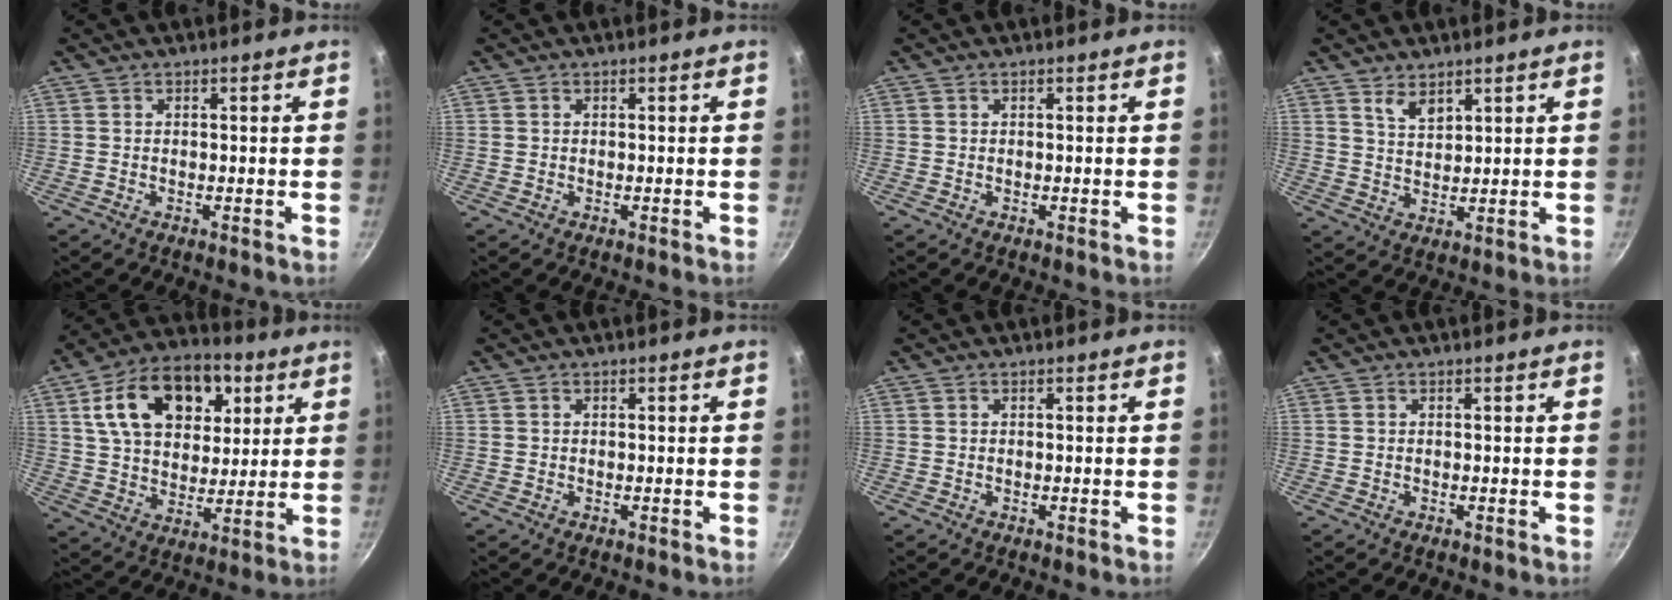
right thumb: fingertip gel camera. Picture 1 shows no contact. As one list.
[{"total": 0.0}, {"total": 0.0}, {"total": 4.1, "force": [2.7, 2.0, 2.3], "torque": [-0.037, -0.024, 0.052]}, {"total": 20.2, "force": [7.5, 13.3, 13.3], "torque": [-0.190, -0.001, 0.117]}, {"total": 0.0}, {"total": 0.0}, {"total": 0.0}]